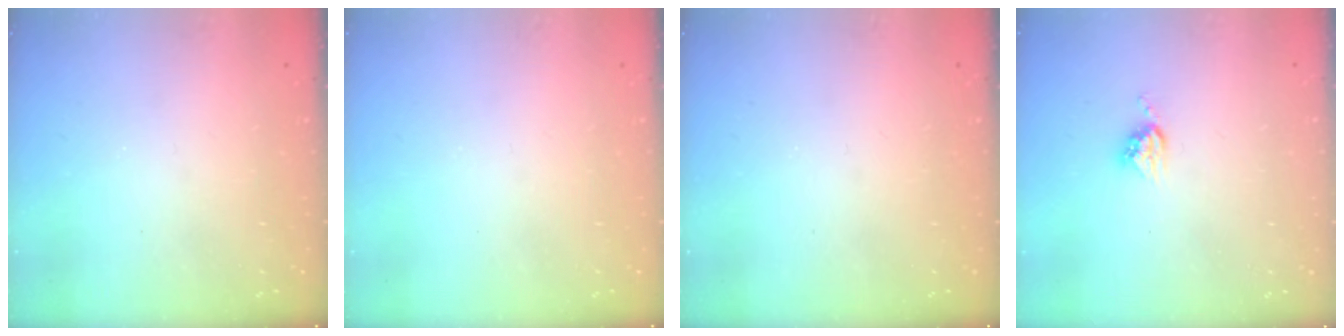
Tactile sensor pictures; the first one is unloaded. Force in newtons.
{"total": 0.0}
{"total": 0.0}
{"total": 5.2, "press": 5.2, "slide": 0.1}